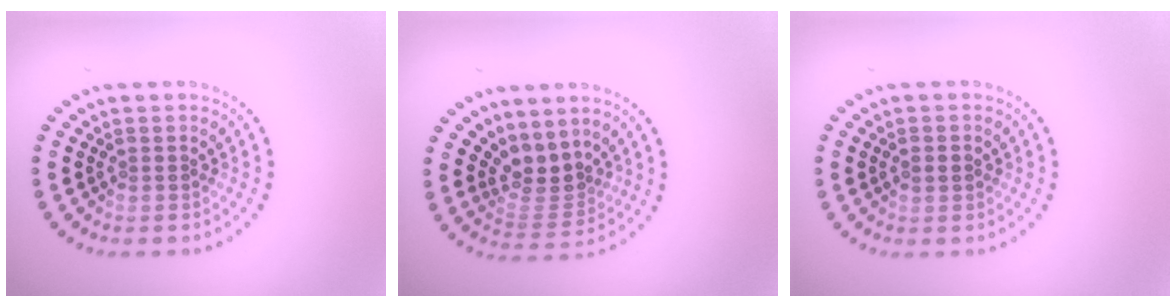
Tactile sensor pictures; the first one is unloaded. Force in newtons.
{"total": 3.0, "press": 2.2, "slide": 2.0}
{"total": 1.3, "press": 1.3, "slide": 0.2}